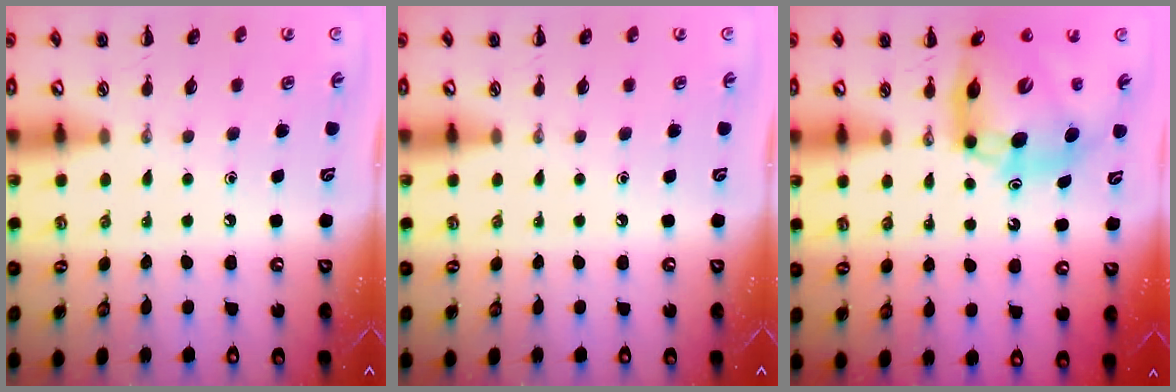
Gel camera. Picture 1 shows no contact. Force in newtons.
{"total": 0.0}
{"total": 13.6, "press": 13.0, "slide": 4.0}